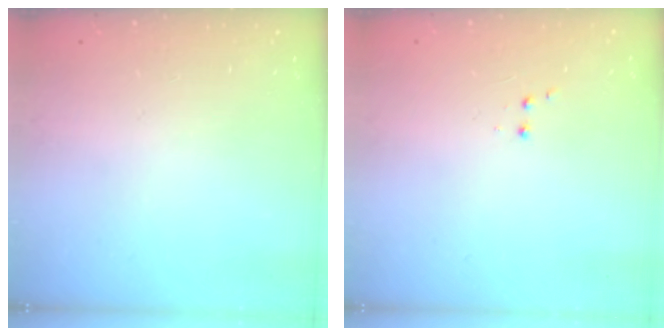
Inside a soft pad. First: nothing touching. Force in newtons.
{"total": 2.0, "press": 1.8, "slide": 0.9}